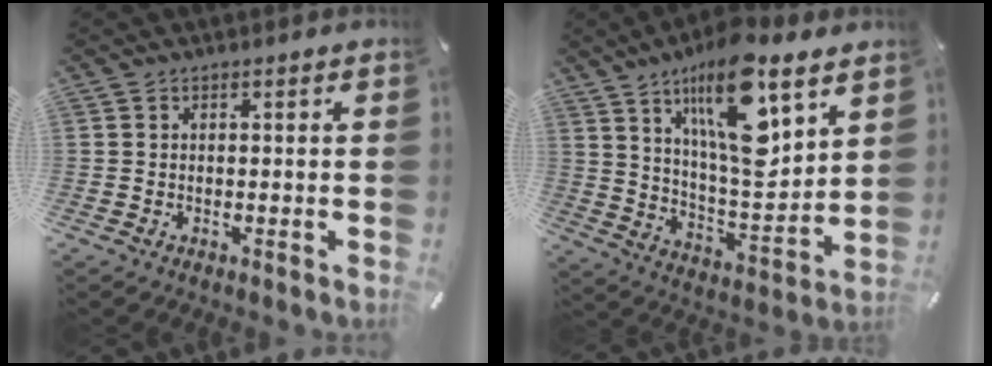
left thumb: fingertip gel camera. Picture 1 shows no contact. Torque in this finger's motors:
{"motor_torque": [2.77, 2.23, 1.78, -0.99, 0.71]}